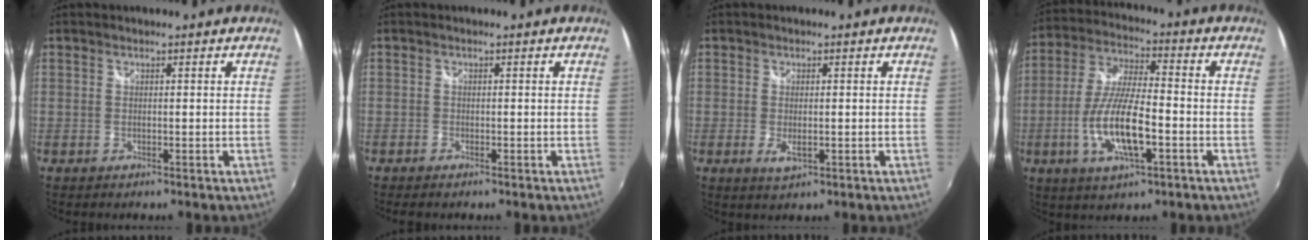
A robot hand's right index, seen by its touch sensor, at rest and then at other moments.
{"total": 1.0, "force": [-0.9, 0.4, 0.4], "torque": [-0.010, -0.003, -0.017]}
{"total": 3.0, "force": [-0.8, 1.3, 2.6], "torque": [-0.049, -0.009, -0.011]}
{"total": 13.4, "force": [-4.2, 3.9, 12.1], "torque": [-0.249, -0.008, -0.076]}